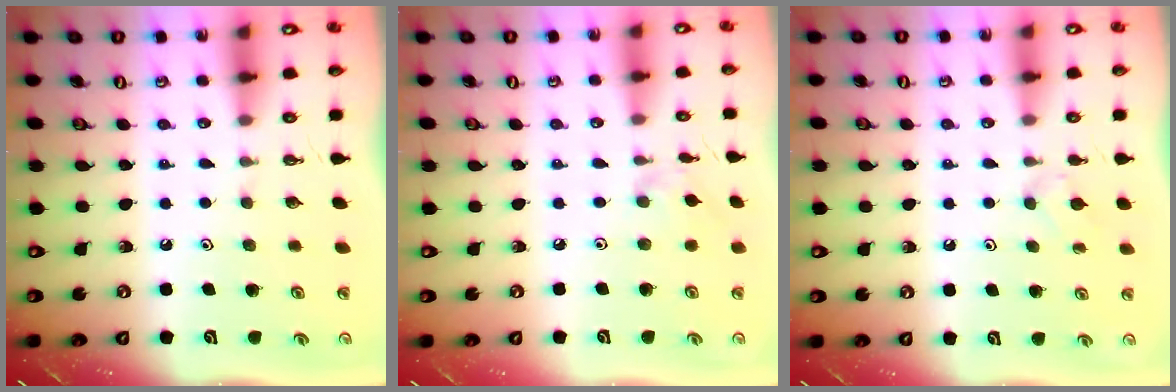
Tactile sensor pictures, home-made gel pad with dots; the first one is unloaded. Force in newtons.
{"total": 1.2, "press": 1.2, "slide": 0.3}
{"total": 3.5, "press": 3.5, "slide": 0.6}